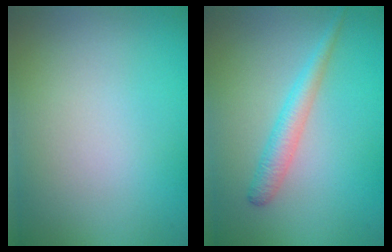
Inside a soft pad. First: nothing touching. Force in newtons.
{"total": 2.3, "press": 2.3, "slide": 0.0}